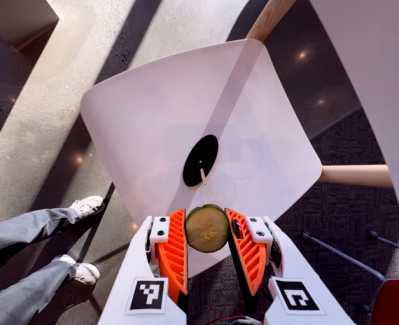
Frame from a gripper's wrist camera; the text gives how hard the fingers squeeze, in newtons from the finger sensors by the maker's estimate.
{"total": 9.3, "left": 9.6, "right": 9.0}